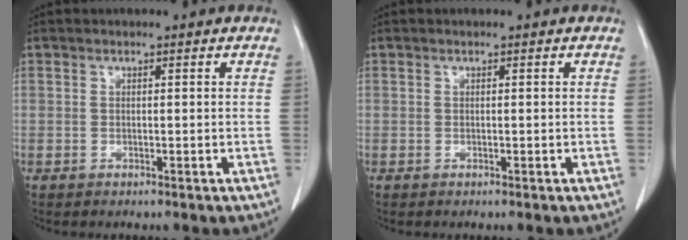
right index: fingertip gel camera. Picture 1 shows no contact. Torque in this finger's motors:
{"motor_torque": [0.00, 0.00, 0.00, 0.00]}